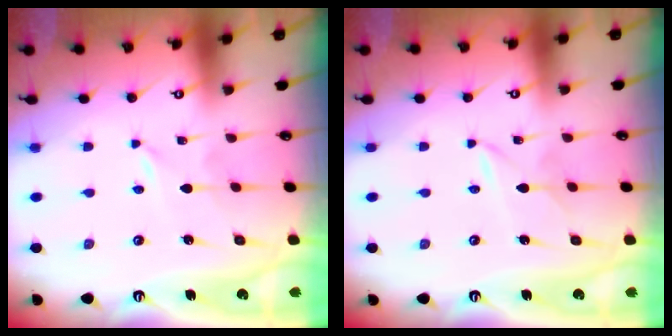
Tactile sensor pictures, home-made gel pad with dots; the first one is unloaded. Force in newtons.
{"total": 2.5, "press": 2.4, "slide": 0.4}